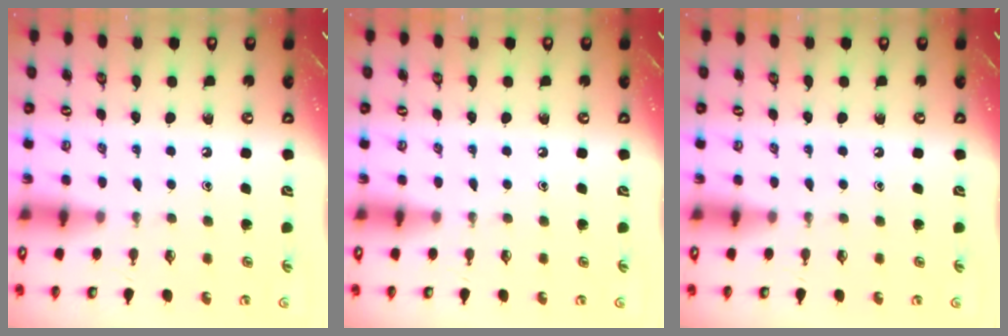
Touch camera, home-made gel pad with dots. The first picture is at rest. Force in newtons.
{"total": 0.0}
{"total": 0.0}